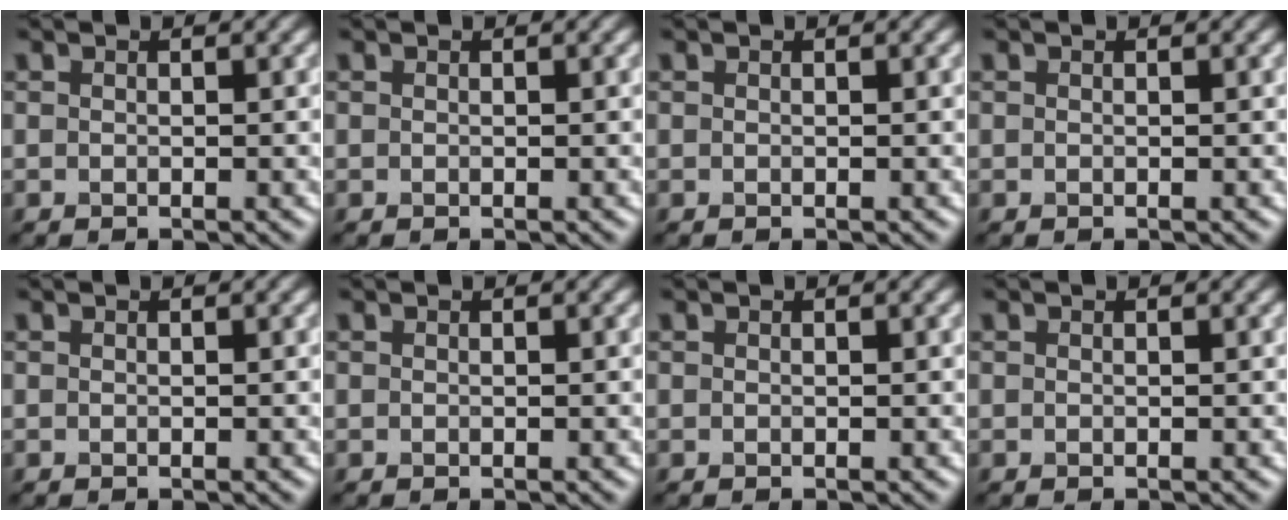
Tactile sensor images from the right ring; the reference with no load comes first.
{"total": 0.0}
{"total": 0.0}
{"total": 0.0}
{"total": 0.0}
{"total": 0.0}
{"total": 0.0}
{"total": 0.0}